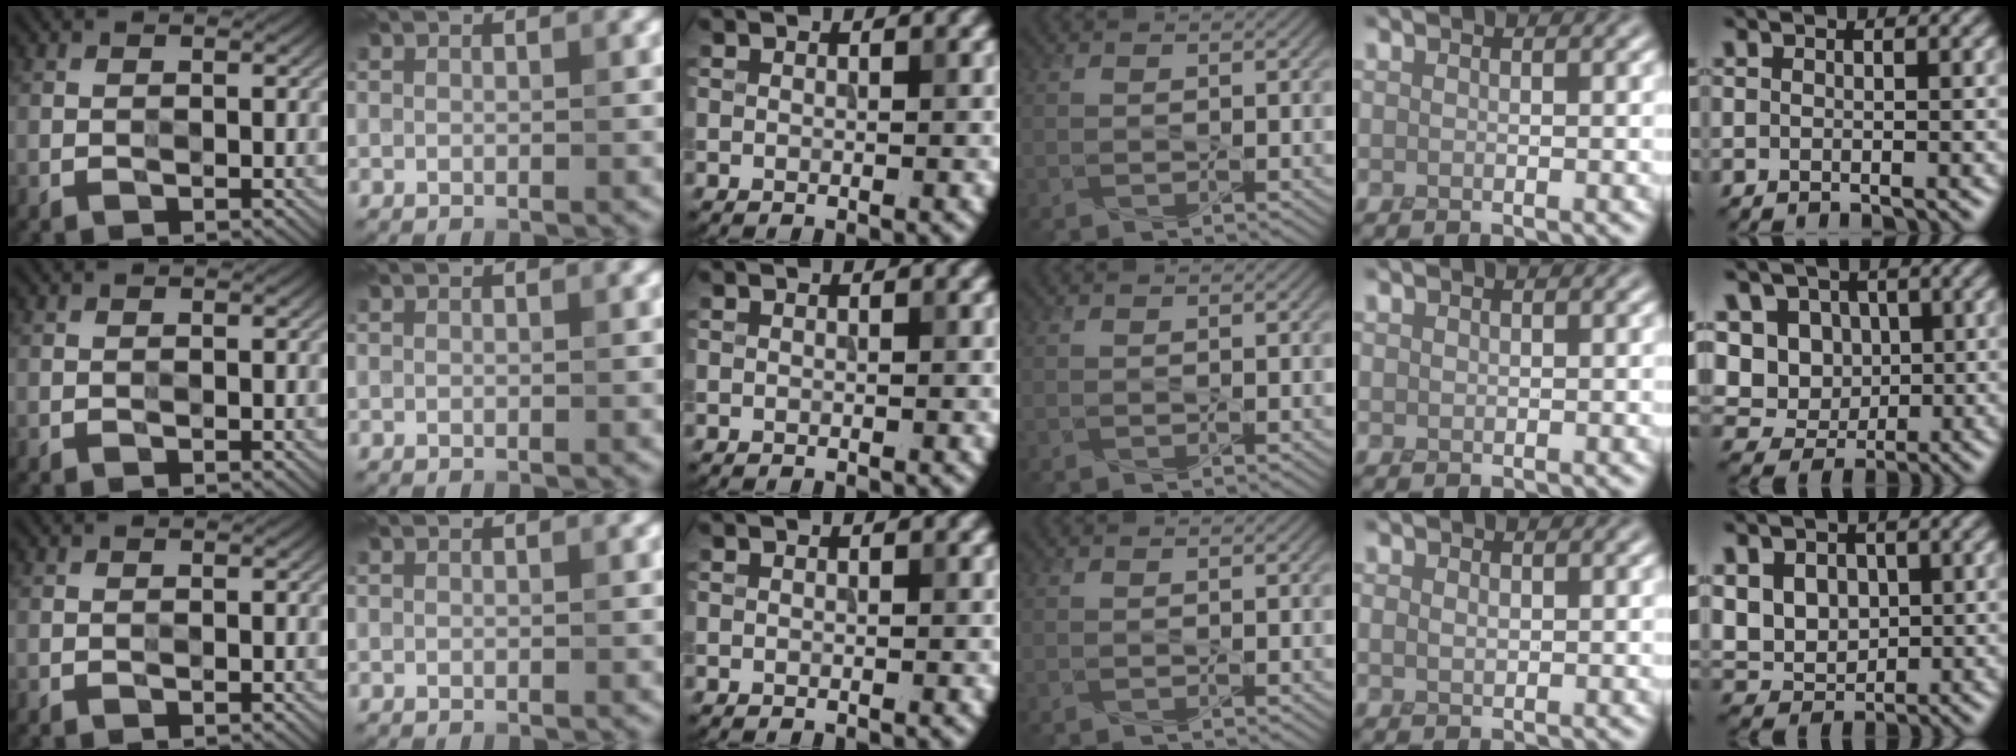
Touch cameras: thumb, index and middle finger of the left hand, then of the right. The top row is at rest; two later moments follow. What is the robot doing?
{"motion": "press", "object": "gel pad"}